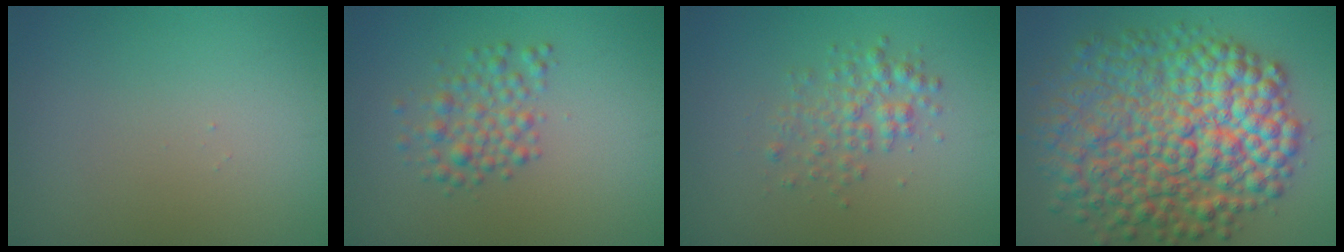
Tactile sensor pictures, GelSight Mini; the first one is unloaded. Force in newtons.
{"total": 2.7, "press": 2.7, "slide": 0.1}
{"total": 2.5, "press": 2.5, "slide": 0.0}
{"total": 12.0, "press": 12.0, "slide": 0.1}